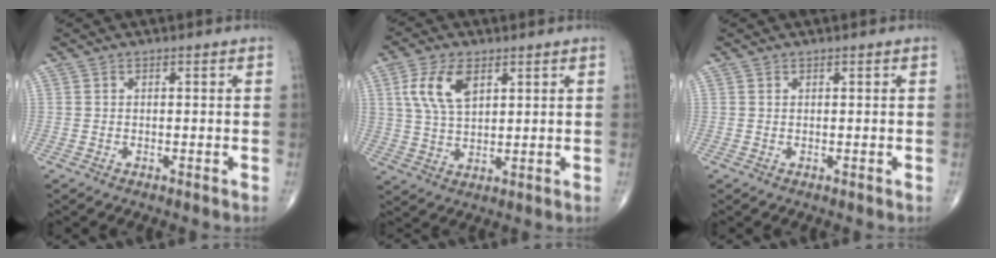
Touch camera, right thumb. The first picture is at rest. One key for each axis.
{"total": 8.8, "fx": 3.4, "fy": 4.6, "fz": 6.7, "tx": -0.132, "ty": -0.007, "tz": 0.068}
{"total": 0.0}